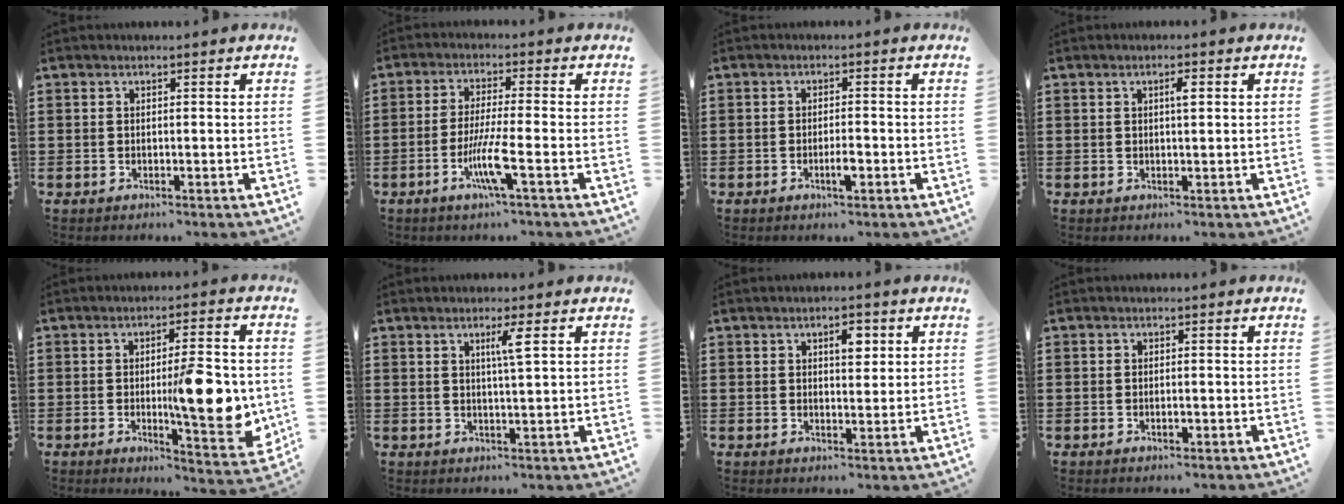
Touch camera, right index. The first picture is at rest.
{"total": 6.9, "force": [-2.8, 0.1, 6.3], "torque": [-0.124, -0.015, -0.054]}
{"total": 2.5, "force": [-1.1, 0.7, 2.1], "torque": [-0.038, 0.001, -0.020]}
{"total": 1.7, "force": [0.5, 0.4, 1.6], "torque": [-0.031, 0.005, 0.006]}
{"total": 12.3, "force": [-1.0, 3.2, 11.8], "torque": [-0.155, -0.013, -0.017]}
{"total": 2.9, "force": [1.1, -0.2, 2.7], "torque": [-0.054, -0.004, 0.015]}
{"total": 3.4, "force": [1.3, 1.6, 2.7], "torque": [-0.033, -0.001, 0.016]}
{"total": 1.0, "force": [-0.4, 0.4, 0.9], "torque": [-0.018, -0.004, -0.006]}